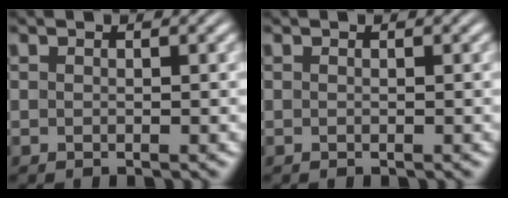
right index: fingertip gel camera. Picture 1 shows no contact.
{"total": 0.0}